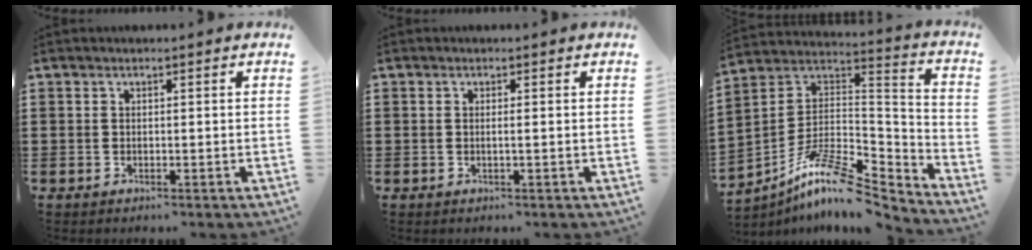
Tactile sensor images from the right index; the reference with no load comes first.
{"total": 0.7, "force": [-0.1, -0.2, 0.7], "torque": [-0.014, -0.004, -0.002]}
{"total": 10.9, "force": [-7.8, 3.0, 7.1], "torque": [-0.139, 0.009, -0.155]}